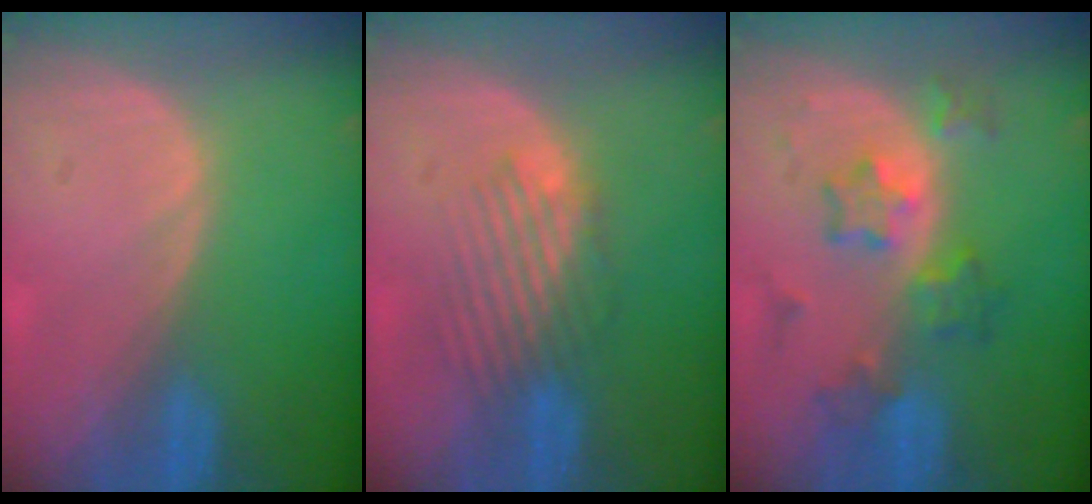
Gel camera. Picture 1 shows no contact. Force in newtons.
{"total": 5.1, "press": 4.7, "slide": 1.8}
{"total": 6.4, "press": 6.4, "slide": 0.2}